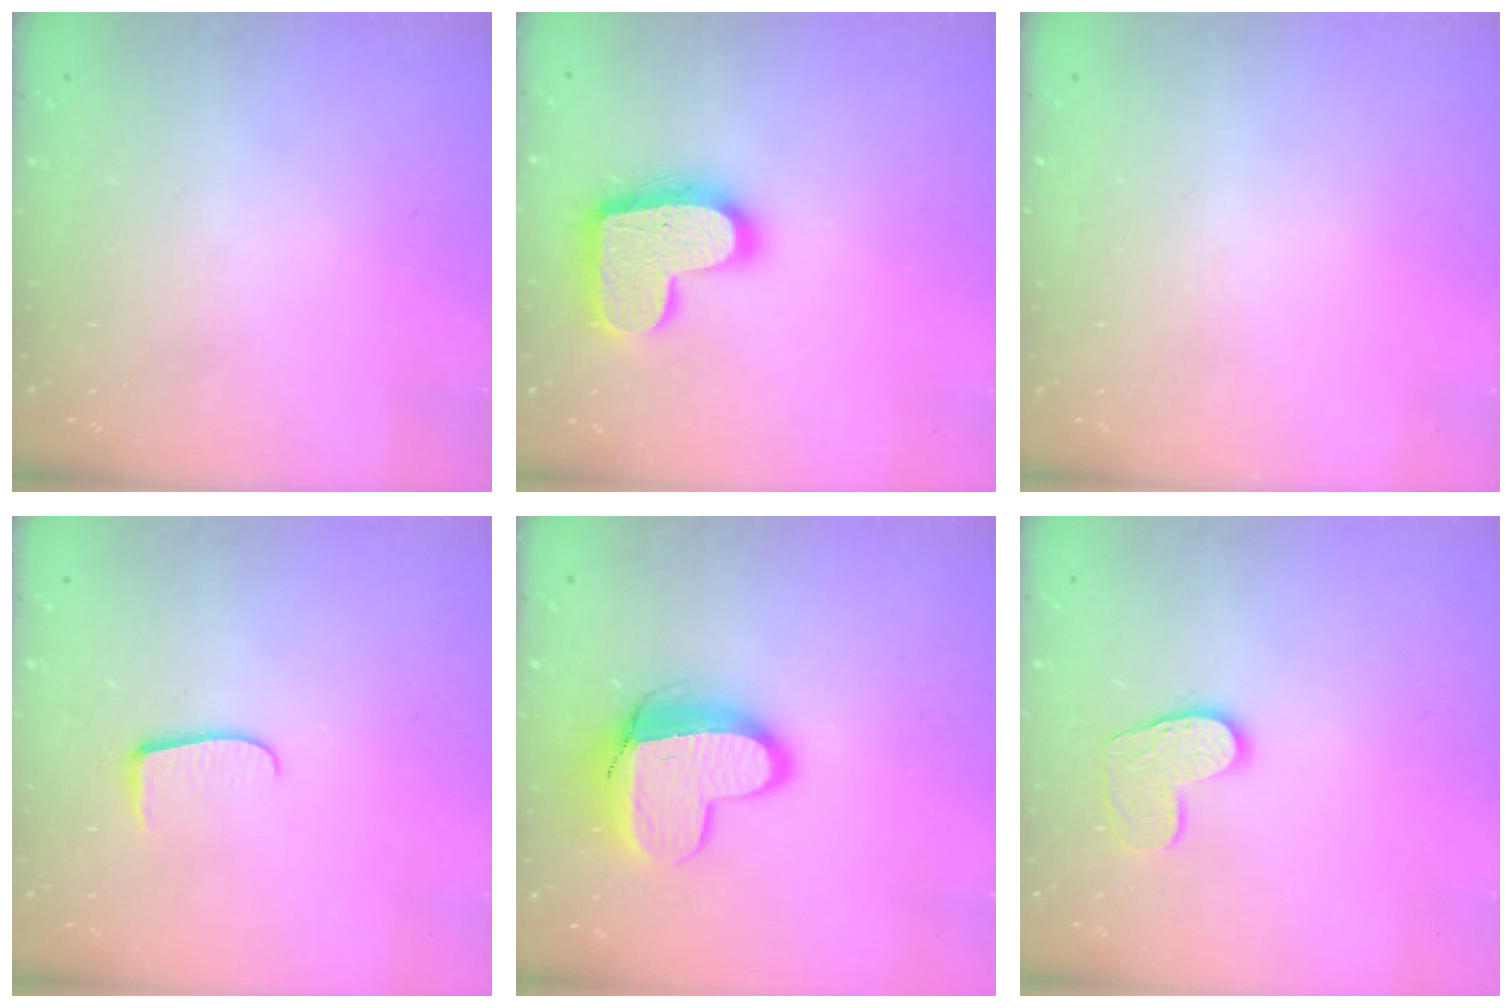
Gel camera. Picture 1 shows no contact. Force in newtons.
{"total": 17.4, "press": 17.4, "slide": 0.9}
{"total": 0.0}
{"total": 6.2, "press": 6.1, "slide": 0.7}
{"total": 12.7, "press": 12.7, "slide": 1.1}
{"total": 9.5, "press": 9.5, "slide": 0.7}